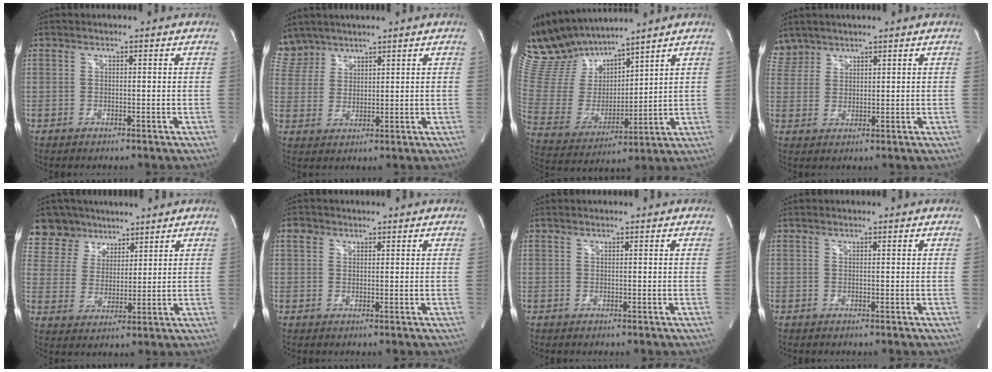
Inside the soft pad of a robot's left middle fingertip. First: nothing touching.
{"total": 6.0, "force": [5.3, 2.8, -0.3], "torque": [0.005, 0.008, 0.115]}
{"total": 14.3, "force": [13.1, 3.9, 4.4], "torque": [-0.106, 0.006, 0.271]}
{"total": 3.8, "force": [3.4, 1.8, -0.4], "torque": [0.011, 0.008, 0.072]}
{"total": 10.4, "force": [7.9, 6.8, 0.7], "torque": [-0.017, 0.024, 0.154]}
{"total": 1.9, "force": [1.1, 1.5, 0.4], "torque": [-0.007, 0.011, 0.018]}
{"total": 0.0}
{"total": 0.0}